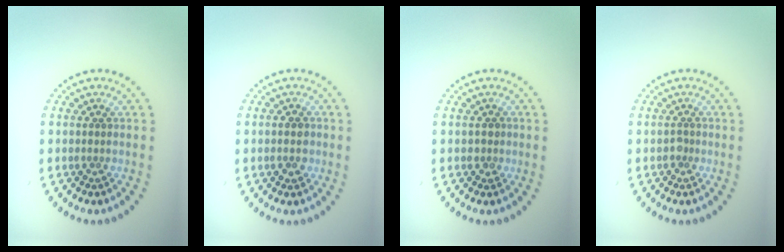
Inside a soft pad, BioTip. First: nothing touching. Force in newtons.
{"total": 1.6, "press": 1.6, "slide": 0.4}
{"total": 0.9, "press": 0.8, "slide": 0.4}
{"total": 0.8, "press": 0.5, "slide": 0.5}